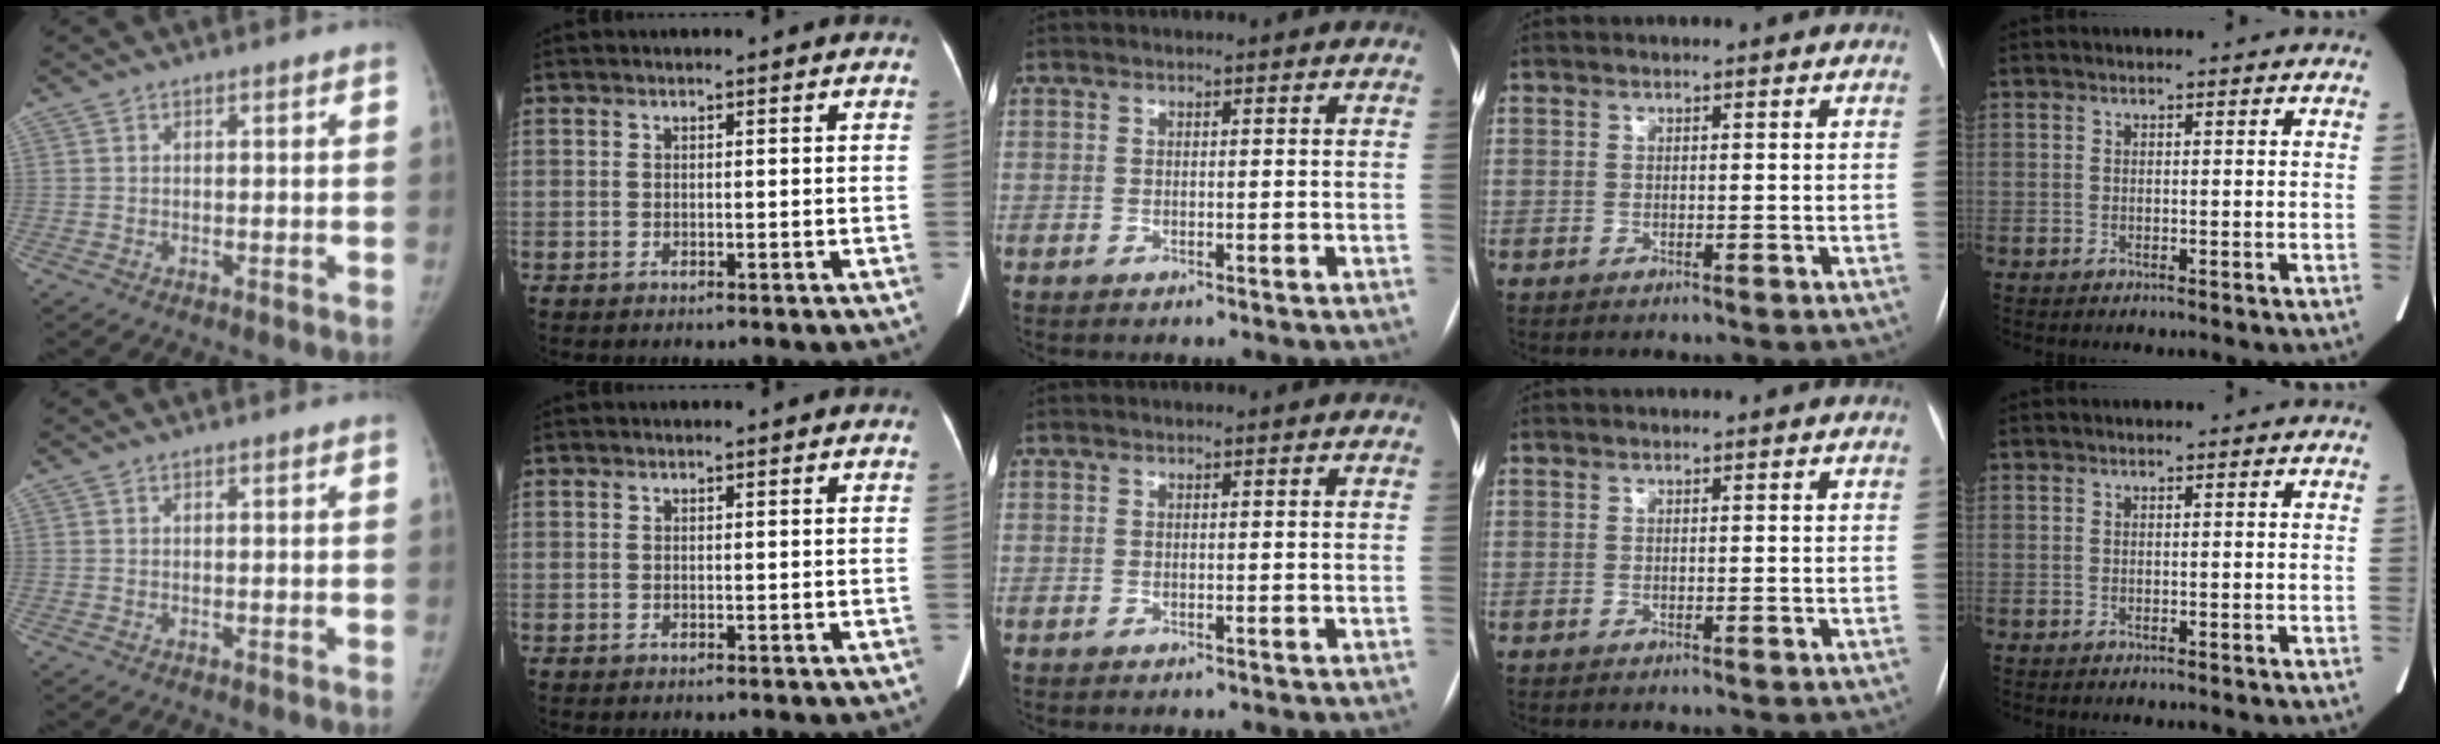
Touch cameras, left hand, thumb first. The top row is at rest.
{}